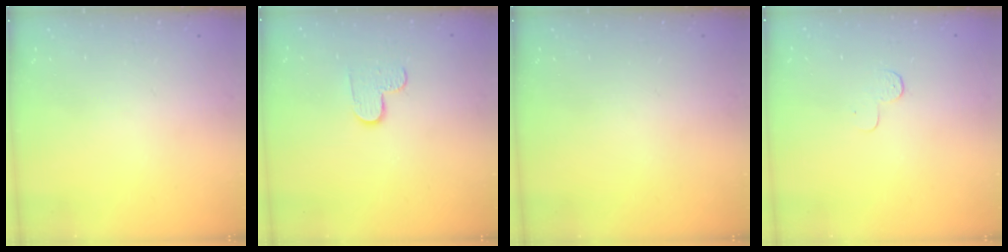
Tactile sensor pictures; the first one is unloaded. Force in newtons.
{"total": 5.9, "press": 5.8, "slide": 0.6}
{"total": 0.0}
{"total": 3.9, "press": 3.9, "slide": 0.4}